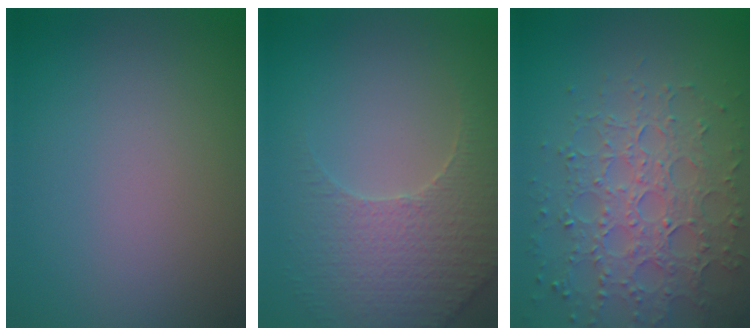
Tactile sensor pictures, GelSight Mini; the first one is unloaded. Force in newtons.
{"total": 3.7, "press": 3.6, "slide": 1.0}
{"total": 6.1, "press": 5.0, "slide": 3.6}